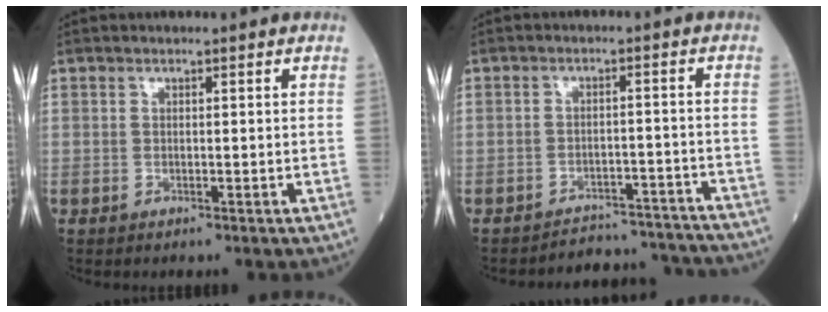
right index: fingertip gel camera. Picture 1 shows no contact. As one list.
[{"total": 10.2, "force": [-10.0, 2.0, -0.8], "torque": [0.027, 0.034, -0.119]}]